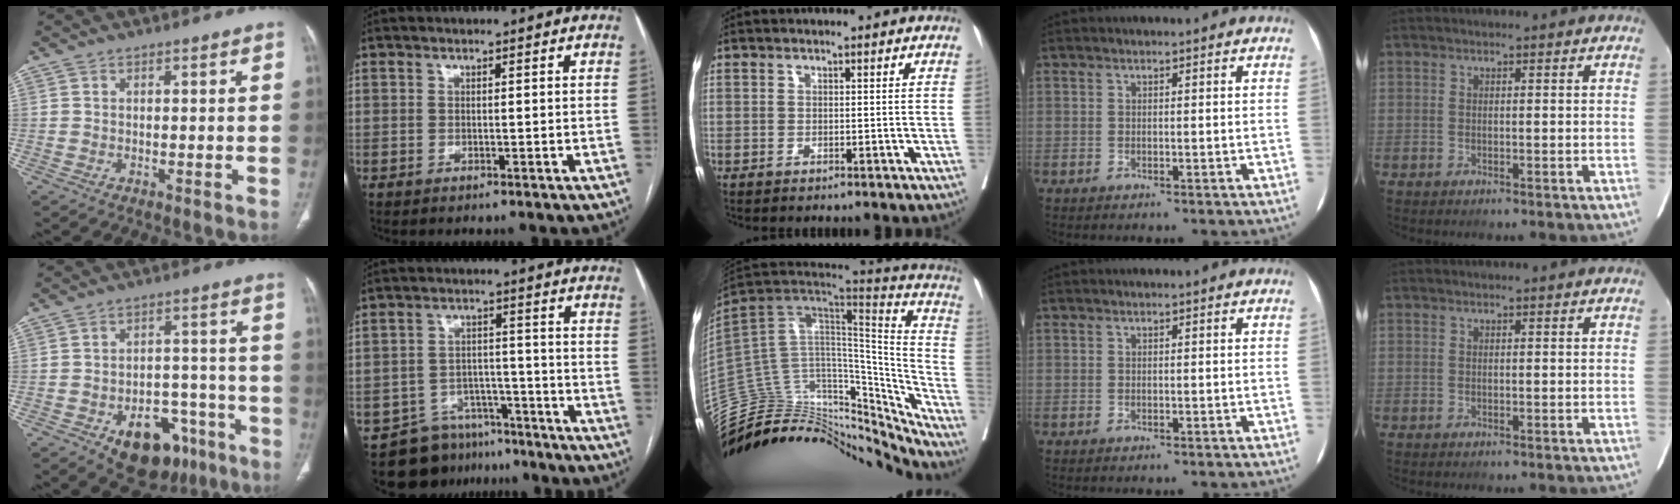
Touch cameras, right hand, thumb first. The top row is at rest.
{"thumb": {"total": 15.3, "force": [-8.3, 9.5, 8.6], "torque": [-0.072, 0.059, -0.109]}, "index": {"total": 10.8, "force": [-8.8, 6.0, 1.4], "torque": [-0.013, 0.030, -0.129]}, "middle": {"total": 34.1, "force": [-30.6, 10.9, 10.4], "torque": [-0.139, 0.032, -0.423]}}